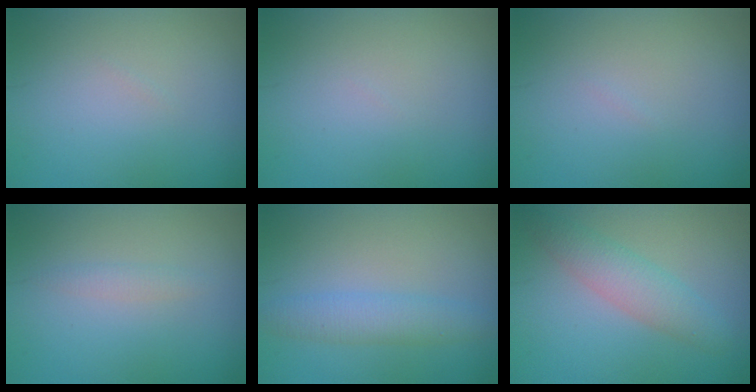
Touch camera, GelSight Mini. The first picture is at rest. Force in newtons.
{"total": 0.0}
{"total": 0.0}
{"total": 0.9, "press": 0.9, "slide": 0.0}
{"total": 2.9, "press": 2.9, "slide": 0.1}
{"total": 3.4, "press": 3.4, "slide": 0.1}